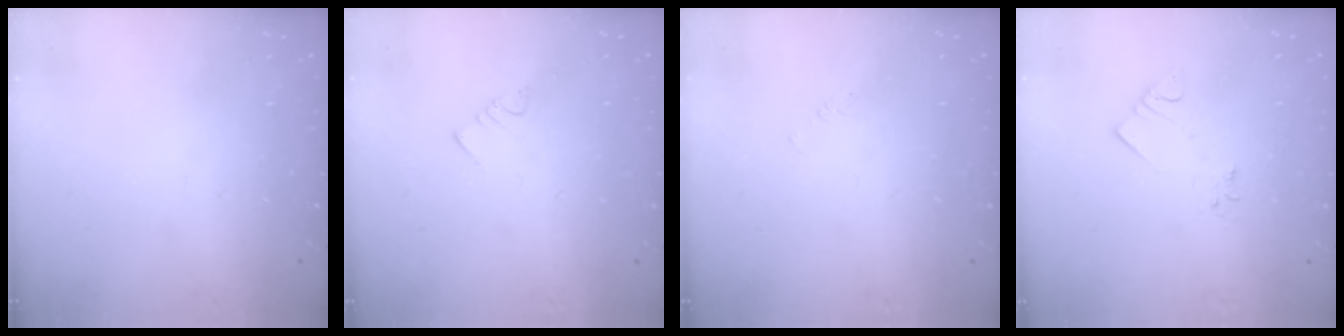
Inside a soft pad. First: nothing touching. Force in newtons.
{"total": 3.0, "press": 3.0, "slide": 0.2}
{"total": 1.7, "press": 1.7, "slide": 0.3}
{"total": 4.1, "press": 4.0, "slide": 0.7}